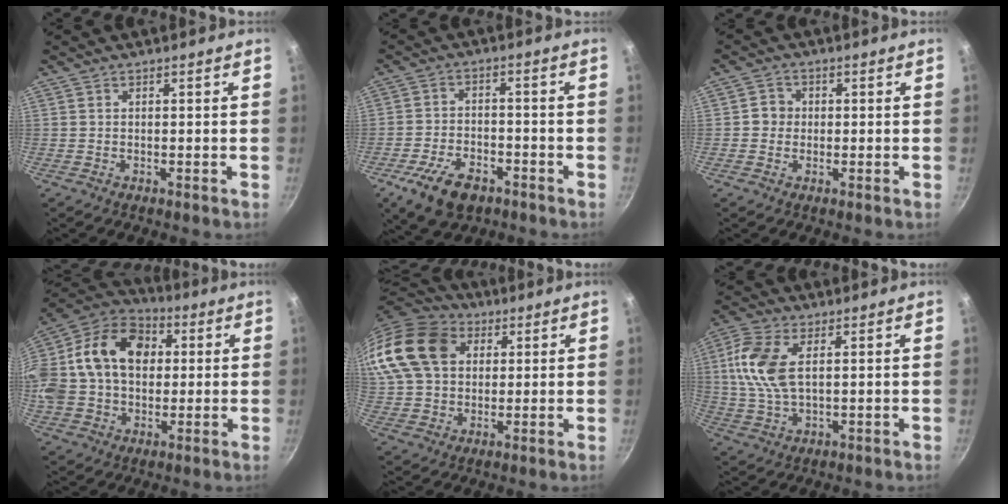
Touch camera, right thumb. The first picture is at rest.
{"total": 10.5, "force": [-5.9, 5.8, 6.5], "torque": [-0.110, 0.025, -0.102]}
{"total": 3.1, "force": [-0.1, 2.9, 0.9], "torque": [0.006, 0.007, -0.008]}
{"total": 24.0, "force": [3.3, 17.6, 16.0], "torque": [-0.289, 0.042, 0.045]}
{"total": 21.7, "force": [7.1, 16.3, 12.5], "torque": [-0.257, 0.021, 0.126]}
{"total": 10.7, "force": [2.4, 5.6, 8.8], "torque": [-0.183, 0.005, 0.045]}